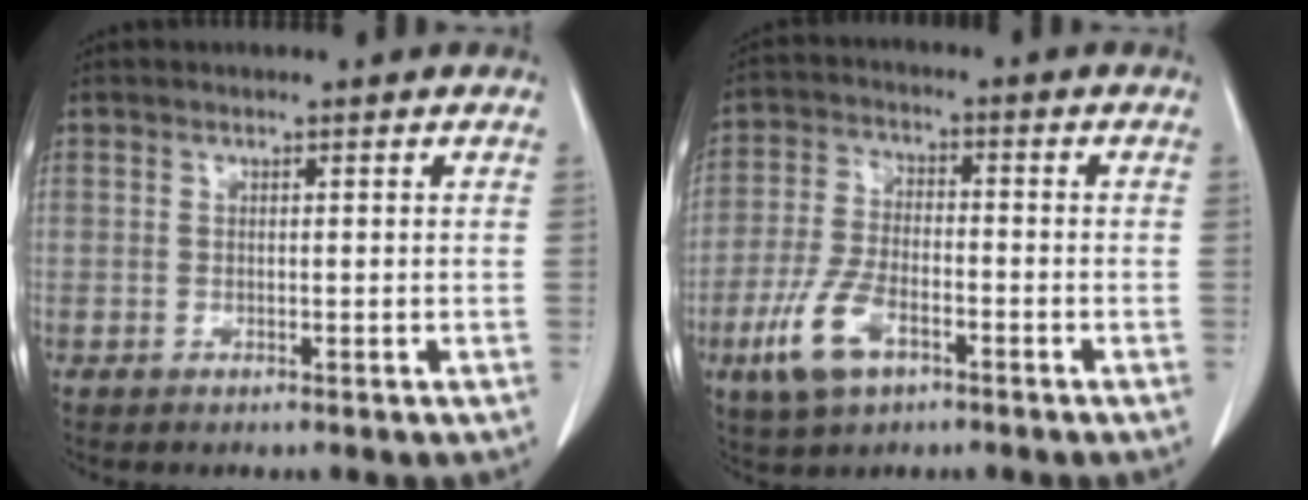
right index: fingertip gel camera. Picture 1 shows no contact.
{"total": 8.9, "force": [-4.4, 4.0, 6.6], "torque": [-0.154, -0.003, -0.083]}